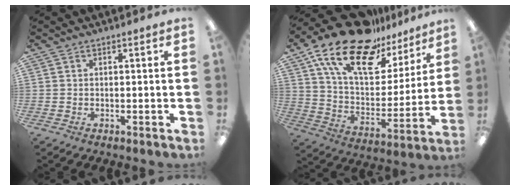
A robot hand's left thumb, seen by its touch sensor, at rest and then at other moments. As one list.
[{"total": 21.1, "force": [14.4, 9.5, 12.1], "torque": [-0.215, -0.091, 0.251]}]